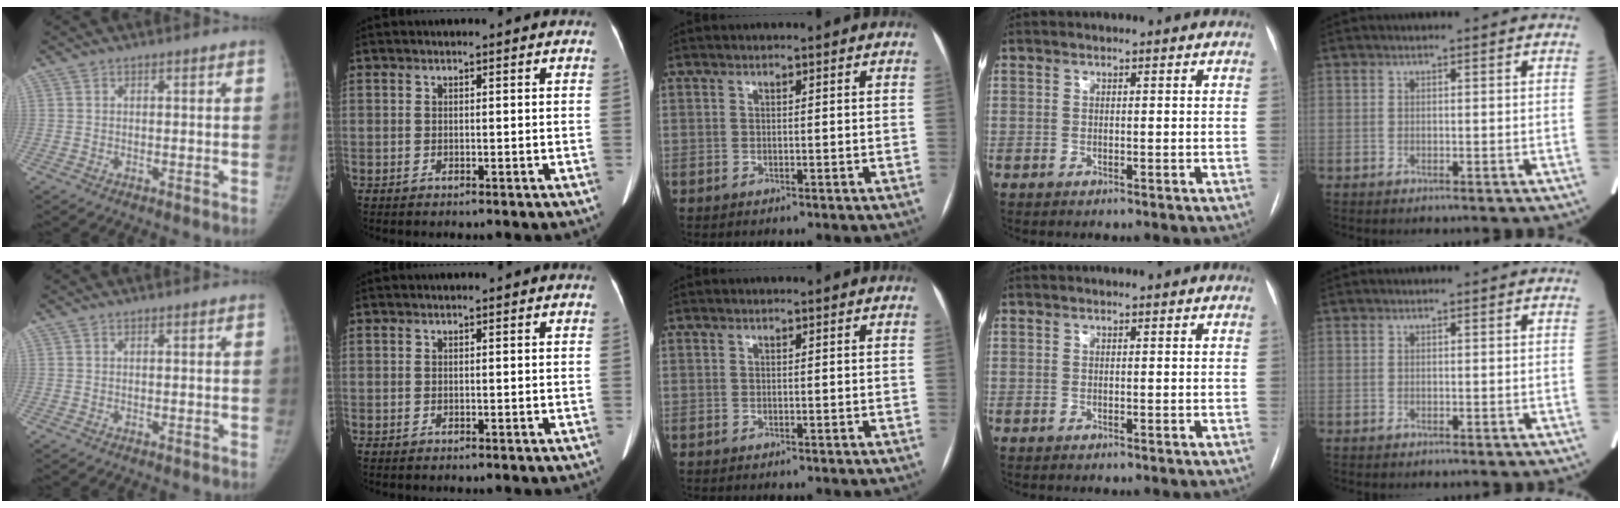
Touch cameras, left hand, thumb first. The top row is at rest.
{}